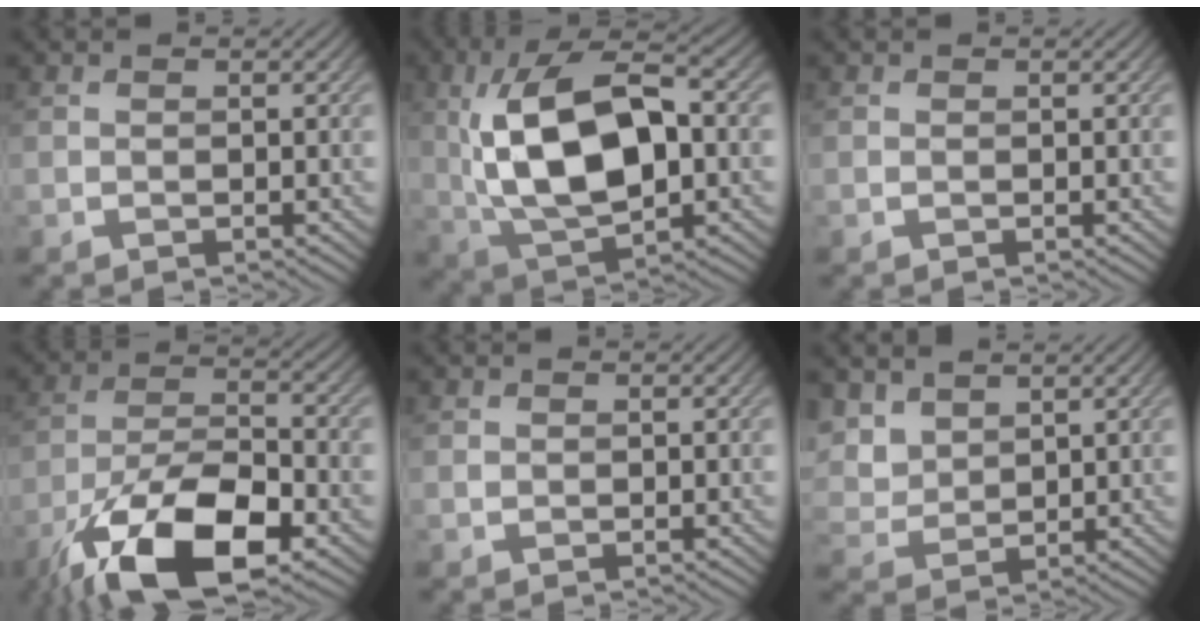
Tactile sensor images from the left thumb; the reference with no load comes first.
{"total": 14.3, "force": [1.5, 7.2, 12.2], "torque": [-0.252, 0.007, 0.027]}
{"total": 0.0}
{"total": 16.3, "force": [-9.4, 6.4, 11.7], "torque": [-0.233, -0.024, -0.178]}
{"total": 0.0}
{"total": 5.2, "force": [3.5, 3.0, 2.5], "torque": [-0.075, 0.001, 0.073]}